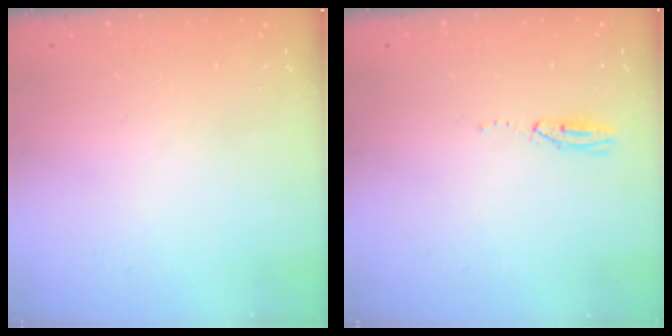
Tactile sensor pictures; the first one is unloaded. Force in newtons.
{"total": 3.5, "press": 2.9, "slide": 2.0}